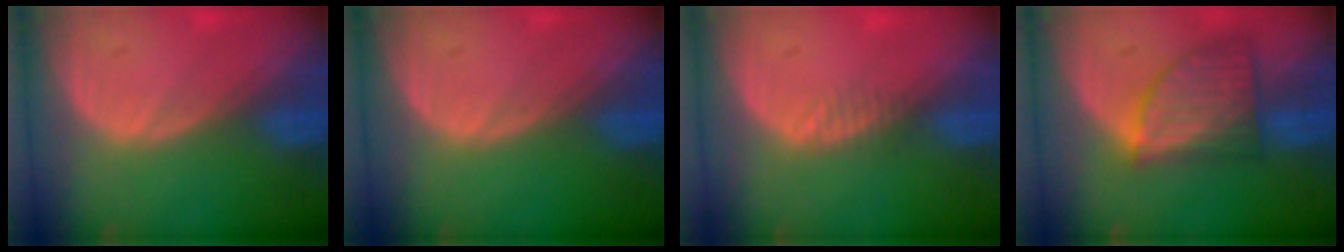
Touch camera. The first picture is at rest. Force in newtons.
{"total": 0.0}
{"total": 1.3, "press": 1.1, "slide": 0.7}
{"total": 7.5, "press": 6.8, "slide": 3.1}